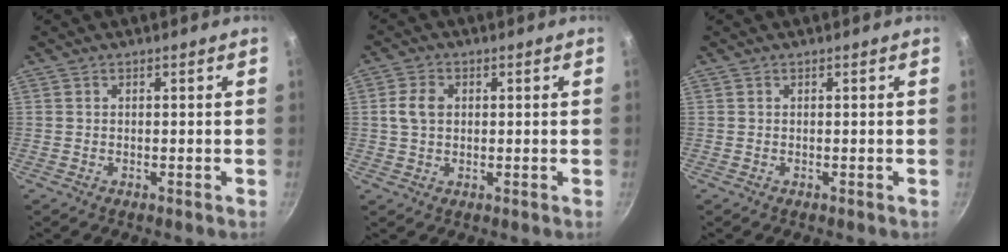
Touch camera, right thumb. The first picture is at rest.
{"total": 4.6, "force": [0.7, 3.3, 3.1], "torque": [-0.060, 0.005, 0.012]}
{"total": 0.0}